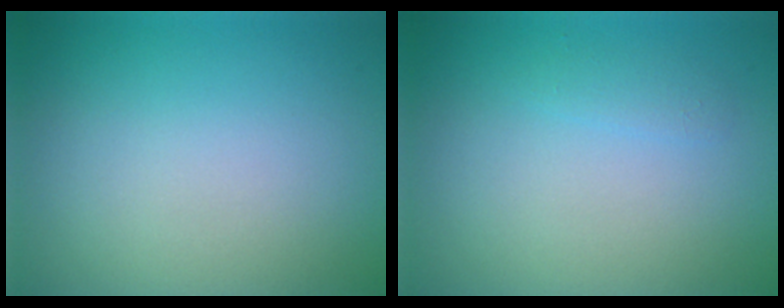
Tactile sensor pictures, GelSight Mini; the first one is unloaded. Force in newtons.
{"total": 0.9, "press": 0.9, "slide": 0.0}